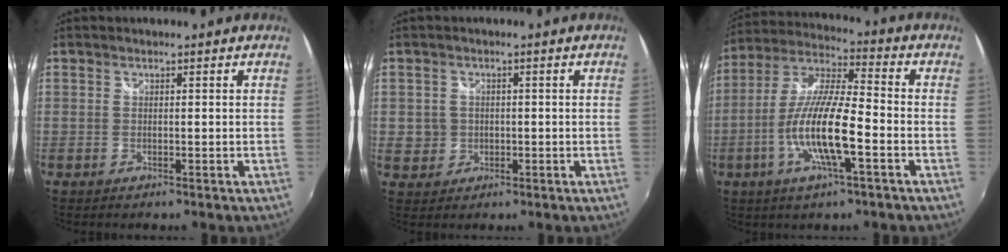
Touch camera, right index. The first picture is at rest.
{"total": 4.6, "force": [-0.3, 4.4, 1.2], "torque": [-0.027, 0.003, -0.002]}
{"total": 14.1, "force": [-4.7, 2.5, 13.0], "torque": [-0.261, -0.006, -0.092]}